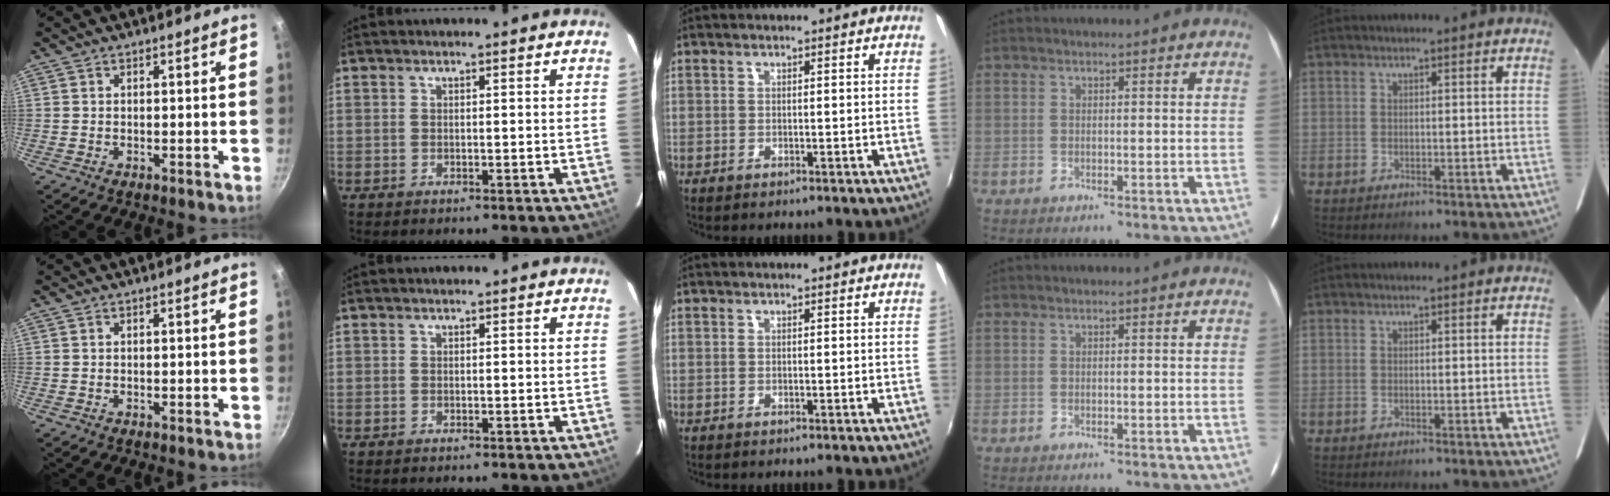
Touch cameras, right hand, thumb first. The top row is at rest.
{}